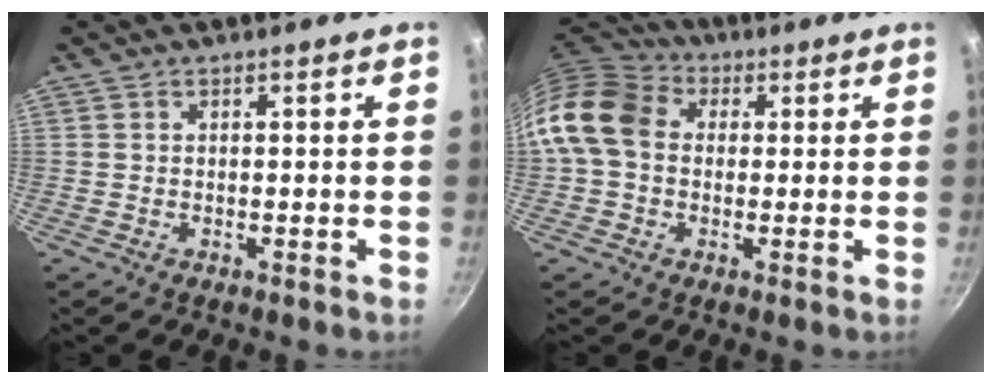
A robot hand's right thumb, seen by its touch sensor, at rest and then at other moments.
{"total": 12.7, "force": [1.2, 10.0, 7.8], "torque": [-0.125, 0.023, 0.003]}